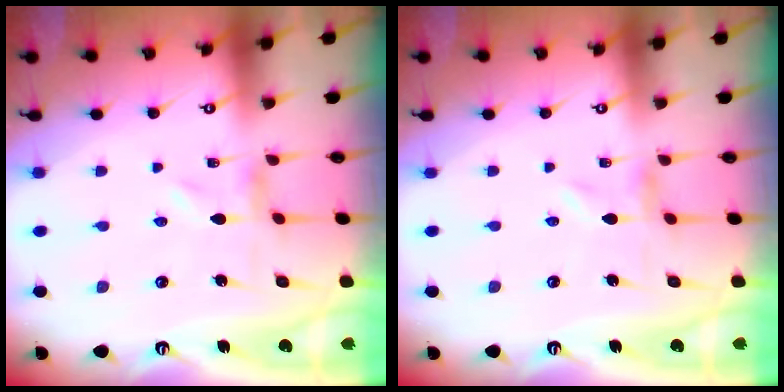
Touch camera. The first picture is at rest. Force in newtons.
{"total": 0.0}